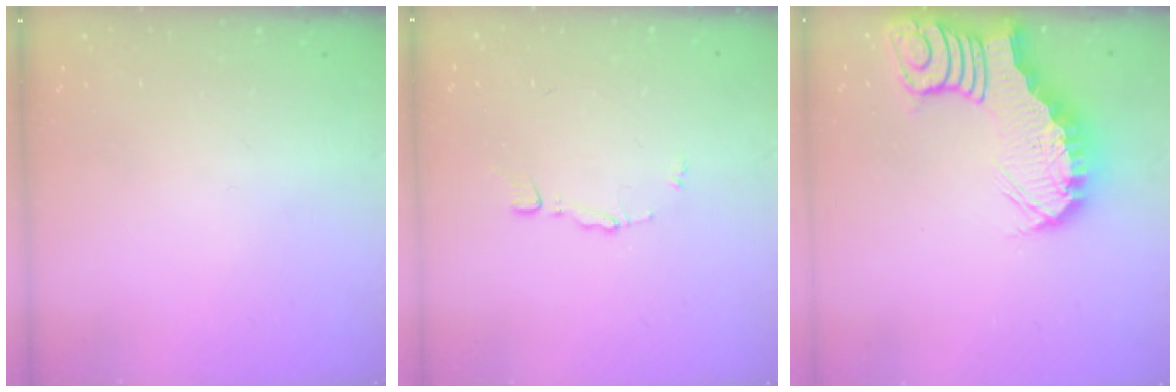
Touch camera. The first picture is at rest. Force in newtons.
{"total": 4.5, "press": 4.5, "slide": 0.3}
{"total": 4.7, "press": 4.7, "slide": 0.6}